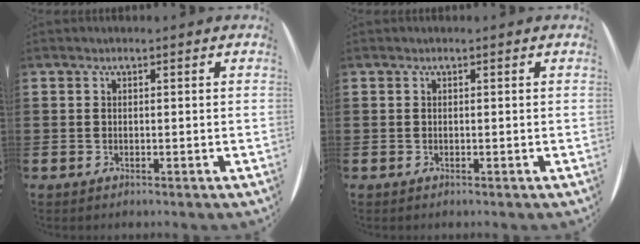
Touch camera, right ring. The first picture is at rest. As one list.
[{"total": 0.0}]